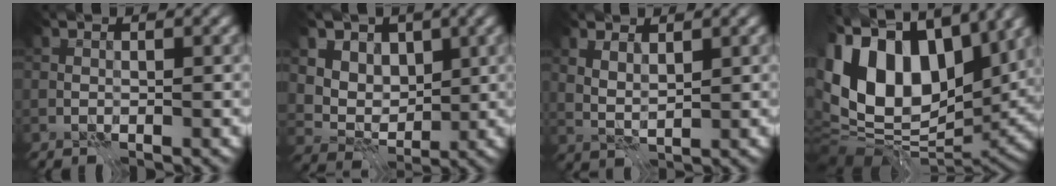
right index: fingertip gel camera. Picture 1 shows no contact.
{"total": 8.2, "force": [3.9, 6.3, 3.6], "torque": [-0.054, -0.002, 0.064]}
{"total": 2.0, "force": [1.3, 0.6, 1.4], "torque": [-0.031, -0.002, 0.030]}
{"total": 15.3, "force": [4.8, 9.6, 11.0], "torque": [-0.230, 0.027, 0.083]}